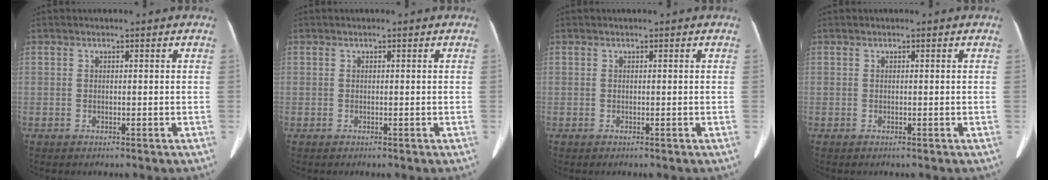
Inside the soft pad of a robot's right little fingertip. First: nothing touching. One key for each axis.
{"total": 0.0}
{"total": 0.0}
{"total": 0.0}